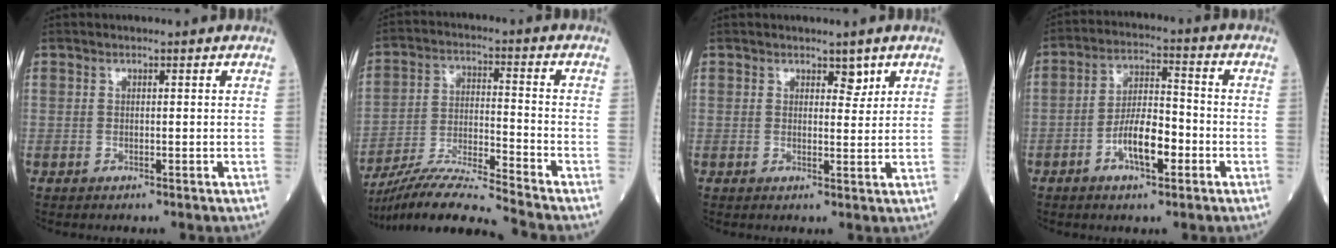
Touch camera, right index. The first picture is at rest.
{"total": 12.0, "force": [-10.8, -1.8, 4.8], "torque": [-0.085, -0.006, -0.195]}
{"total": 2.0, "force": [1.4, 1.0, 1.0], "torque": [-0.005, -0.003, 0.018]}
{"total": 7.9, "force": [-3.1, 2.6, 6.8], "torque": [-0.133, 0.011, -0.055]}